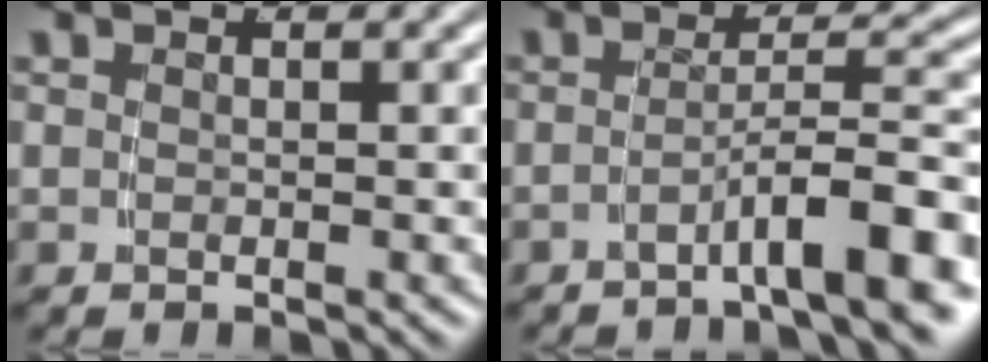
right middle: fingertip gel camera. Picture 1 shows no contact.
{"total": 5.6, "force": [-3.6, 0.3, 4.3], "torque": [-0.057, 0.008, -0.058]}